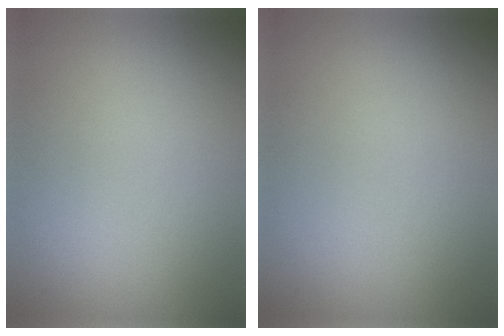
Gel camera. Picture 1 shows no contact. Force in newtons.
{"total": 0.0}